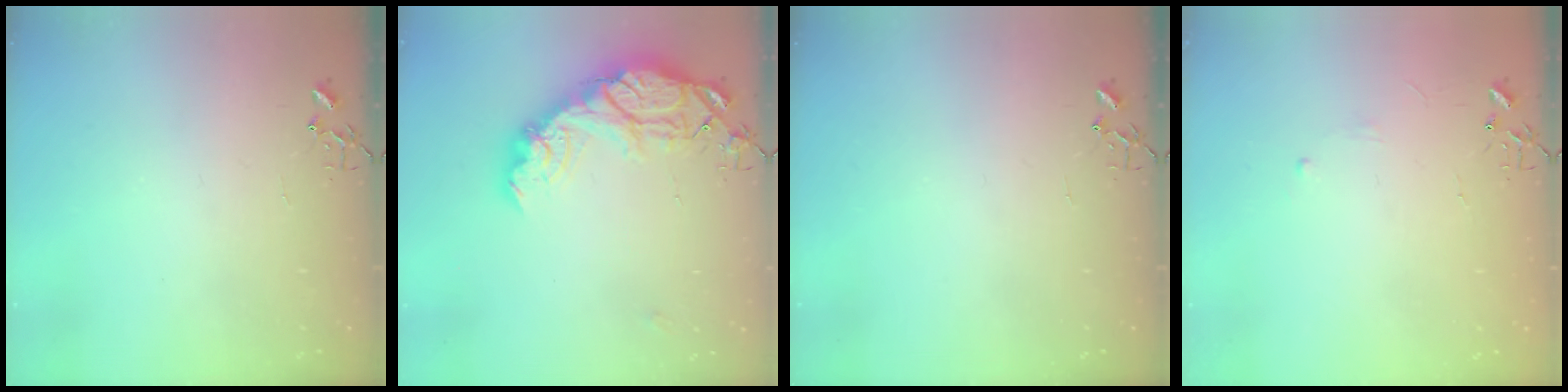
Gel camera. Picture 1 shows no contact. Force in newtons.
{"total": 19.2, "press": 19.1, "slide": 1.5}
{"total": 0.0}
{"total": 2.9, "press": 2.8, "slide": 0.5}